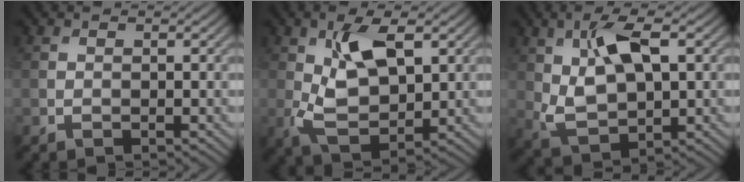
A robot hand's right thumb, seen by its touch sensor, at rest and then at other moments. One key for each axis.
{"total": 8.6, "fx": 2.1, "fy": 4.4, "fz": 7.1, "tx": -0.151, "ty": -0.002, "tz": 0.038}
{"total": 9.6, "fx": 2.8, "fy": 4.8, "fz": 7.9, "tx": -0.167, "ty": 0.002, "tz": 0.048}